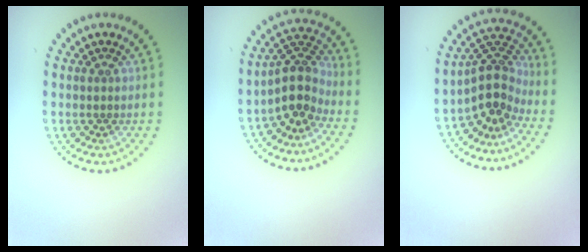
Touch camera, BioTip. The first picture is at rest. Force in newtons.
{"total": 3.7, "press": 2.8, "slide": 2.4}
{"total": 3.7, "press": 2.6, "slide": 2.6}